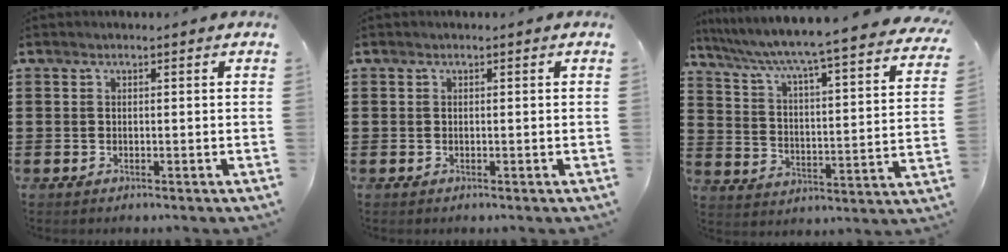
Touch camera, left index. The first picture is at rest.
{"total": 0.0}
{"total": 4.5, "force": [3.7, -0.8, 2.4], "torque": [-0.065, -0.048, 0.048]}